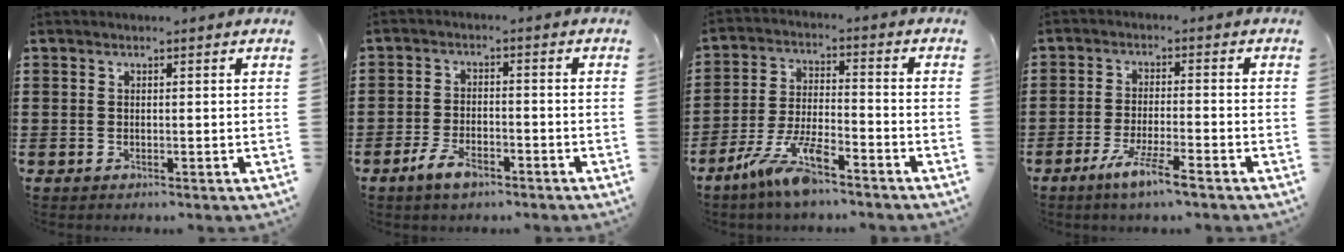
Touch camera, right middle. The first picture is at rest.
{"total": 4.6, "force": [-3.0, 2.0, 2.9], "torque": [-0.061, 0.006, -0.058]}
{"total": 8.6, "force": [-6.3, 1.5, 5.6], "torque": [-0.129, -0.007, -0.123]}
{"total": 5.4, "force": [-3.8, 0.3, 3.8], "torque": [-0.081, -0.011, -0.070]}